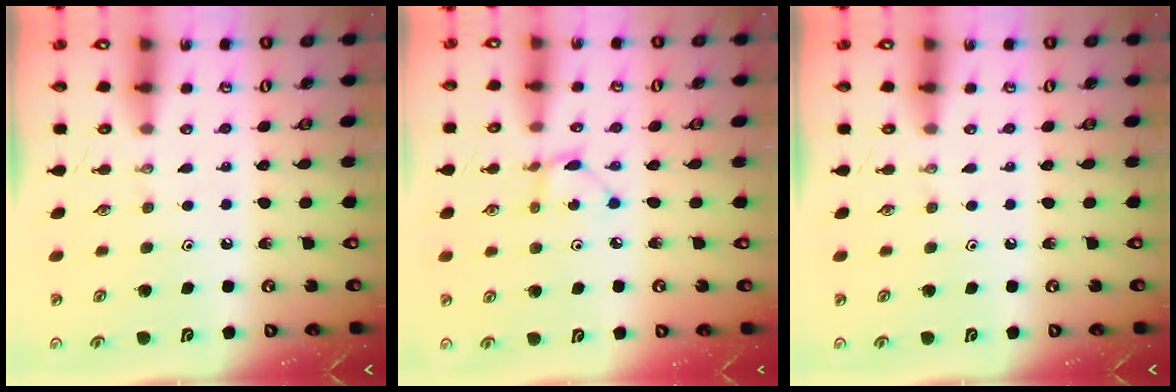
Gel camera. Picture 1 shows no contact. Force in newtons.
{"total": 2.6, "press": 2.6, "slide": 0.3}
{"total": 0.0}